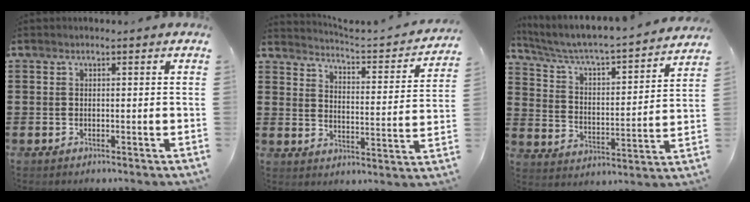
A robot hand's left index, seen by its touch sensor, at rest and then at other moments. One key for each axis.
{"total": 2.8, "fx": 2.7, "fy": -0.4, "fz": 0.6, "tx": -0.032, "ty": -0.032, "tz": 0.037}
{"total": 3.8, "fx": 3.4, "fy": 0.3, "fz": 1.7, "tx": -0.052, "ty": -0.038, "tz": 0.046}